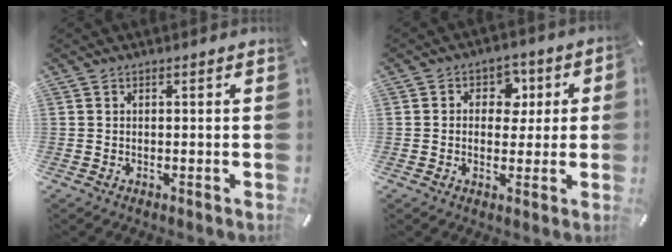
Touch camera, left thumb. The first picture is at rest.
{"total": 7.3, "force": [0.4, 6.1, 4.0], "torque": [-0.046, 0.009, -0.001]}